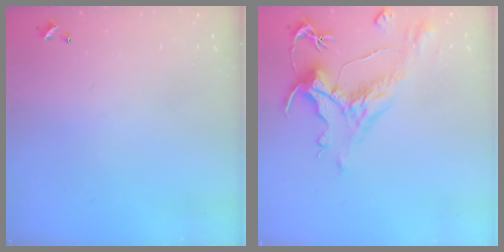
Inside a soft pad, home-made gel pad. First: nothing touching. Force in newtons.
{"total": 1.8, "press": 1.1, "slide": 1.4}